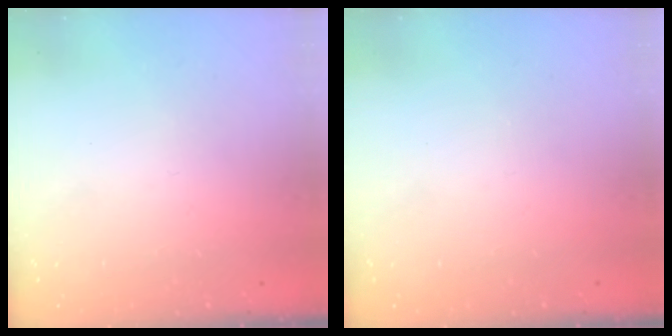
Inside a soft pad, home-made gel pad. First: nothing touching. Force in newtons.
{"total": 0.0}